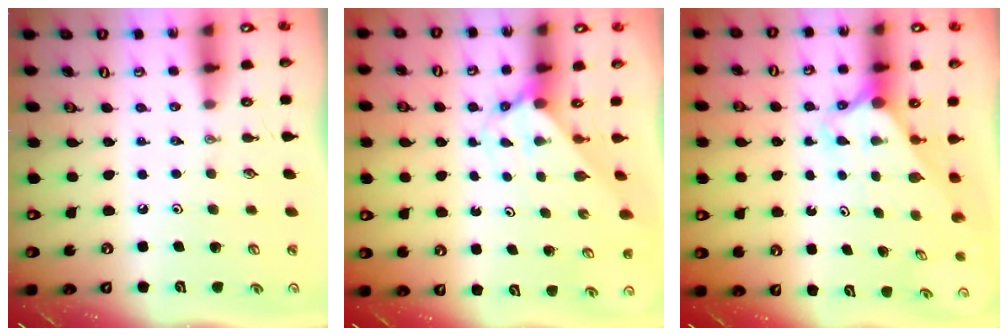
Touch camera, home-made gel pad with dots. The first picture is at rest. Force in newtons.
{"total": 2.3, "press": 2.2, "slide": 0.2}
{"total": 2.6, "press": 2.6, "slide": 0.2}